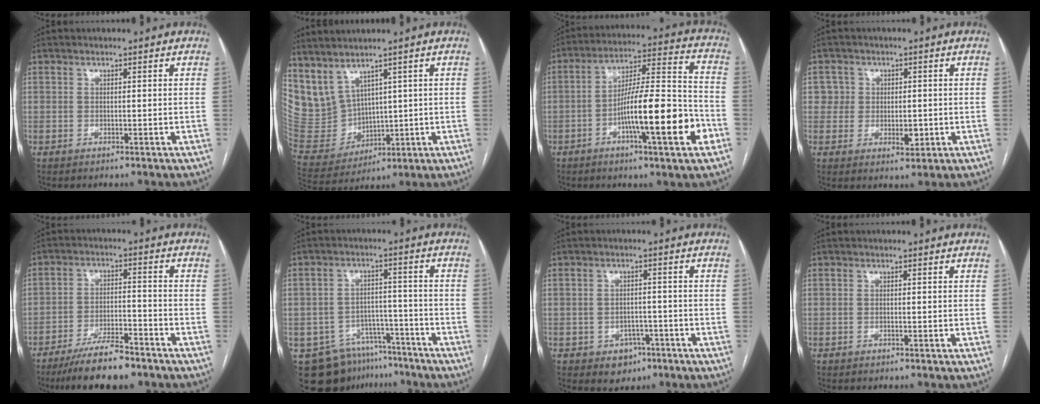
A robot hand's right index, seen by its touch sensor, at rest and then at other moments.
{"total": 9.5, "force": [6.3, 5.8, 4.0], "torque": [-0.103, 0.002, 0.159]}
{"total": 16.8, "force": [-5.9, 1.6, 15.6], "torque": [-0.255, 0.004, -0.092]}
{"total": 4.3, "force": [0.2, 4.0, 1.5], "torque": [-0.005, 0.004, 0.005]}
{"total": 10.1, "force": [-8.1, 2.4, 5.6], "torque": [-0.096, -0.011, -0.140]}
{"total": 12.2, "force": [-9.2, 7.6, 2.6], "torque": [-0.038, 0.031, -0.131]}
{"total": 4.5, "force": [-2.3, 3.5, 1.4], "torque": [-0.012, 0.009, -0.023]}
{"total": 0.0}